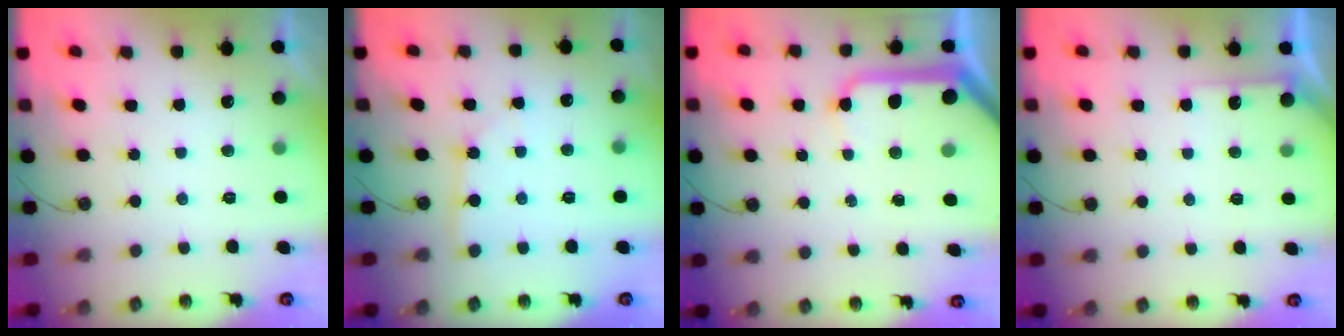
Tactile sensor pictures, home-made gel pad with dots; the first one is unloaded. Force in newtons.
{"total": 1.8, "press": 1.8, "slide": 0.2}
{"total": 13.8, "press": 13.7, "slide": 1.7}
{"total": 3.9, "press": 3.9, "slide": 0.4}